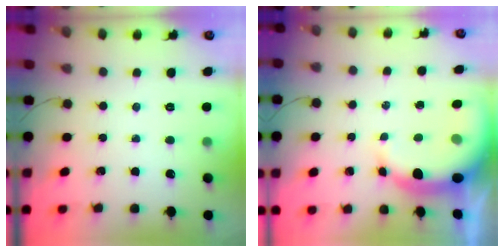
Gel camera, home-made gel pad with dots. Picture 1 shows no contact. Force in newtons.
{"total": 8.0, "press": 7.8, "slide": 1.6}